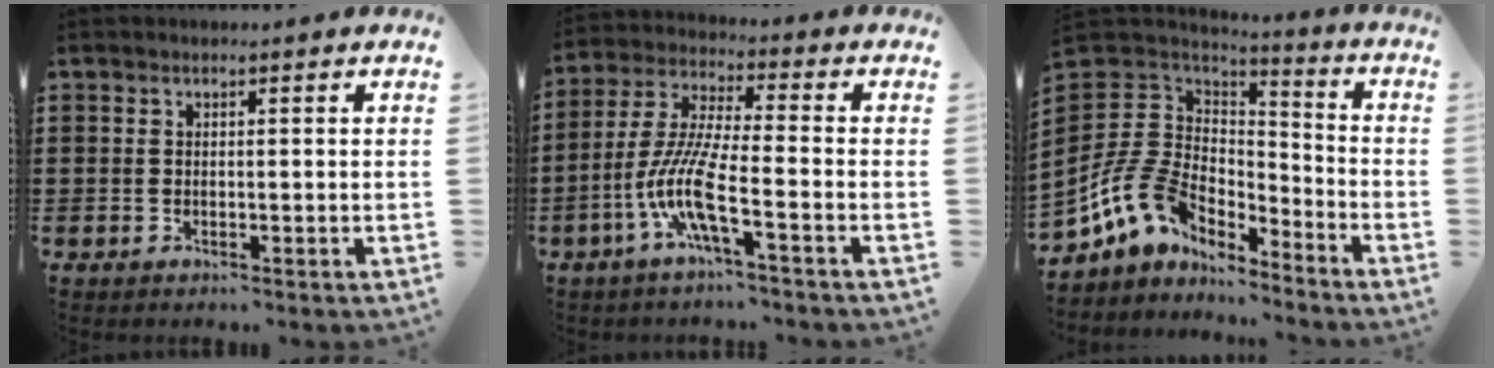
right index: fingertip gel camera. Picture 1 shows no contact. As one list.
[{"total": 9.4, "force": [-4.4, 1.1, 8.2], "torque": [-0.194, -0.018, -0.091]}, {"total": 10.0, "force": [-4.5, 7.5, 4.8], "torque": [-0.147, 0.002, -0.090]}]